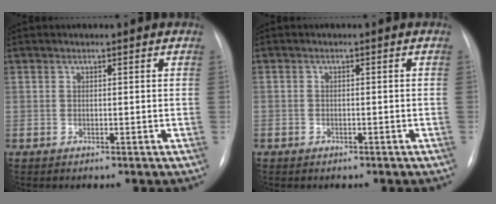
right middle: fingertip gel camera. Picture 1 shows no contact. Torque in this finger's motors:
{"motor_torque": [1.04, -1.10, 0.03, -0.17]}